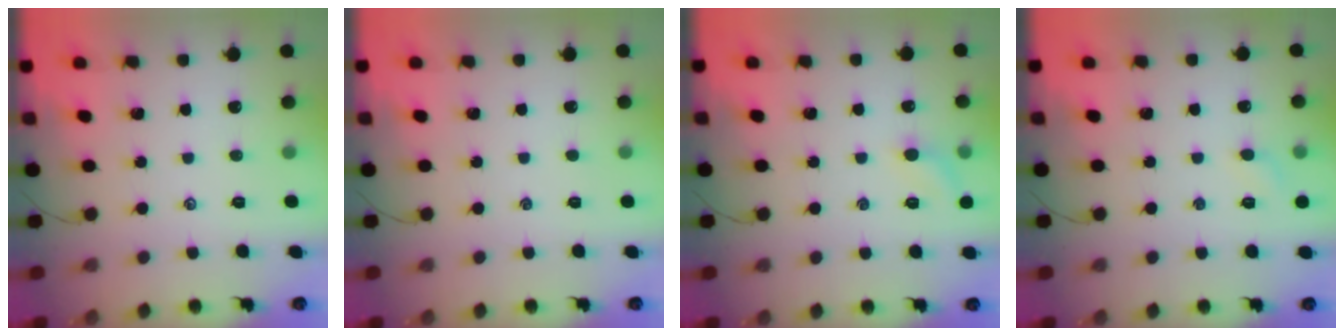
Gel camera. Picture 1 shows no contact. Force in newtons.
{"total": 0.0}
{"total": 6.7, "press": 6.4, "slide": 2.0}
{"total": 4.4, "press": 4.1, "slide": 1.4}